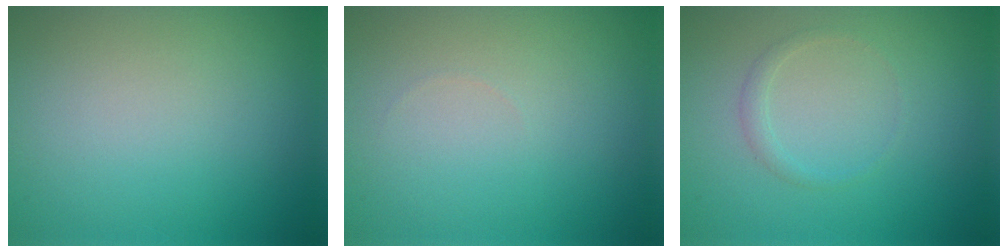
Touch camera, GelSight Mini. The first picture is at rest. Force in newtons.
{"total": 0.0}
{"total": 0.9, "press": 0.9, "slide": 0.2}